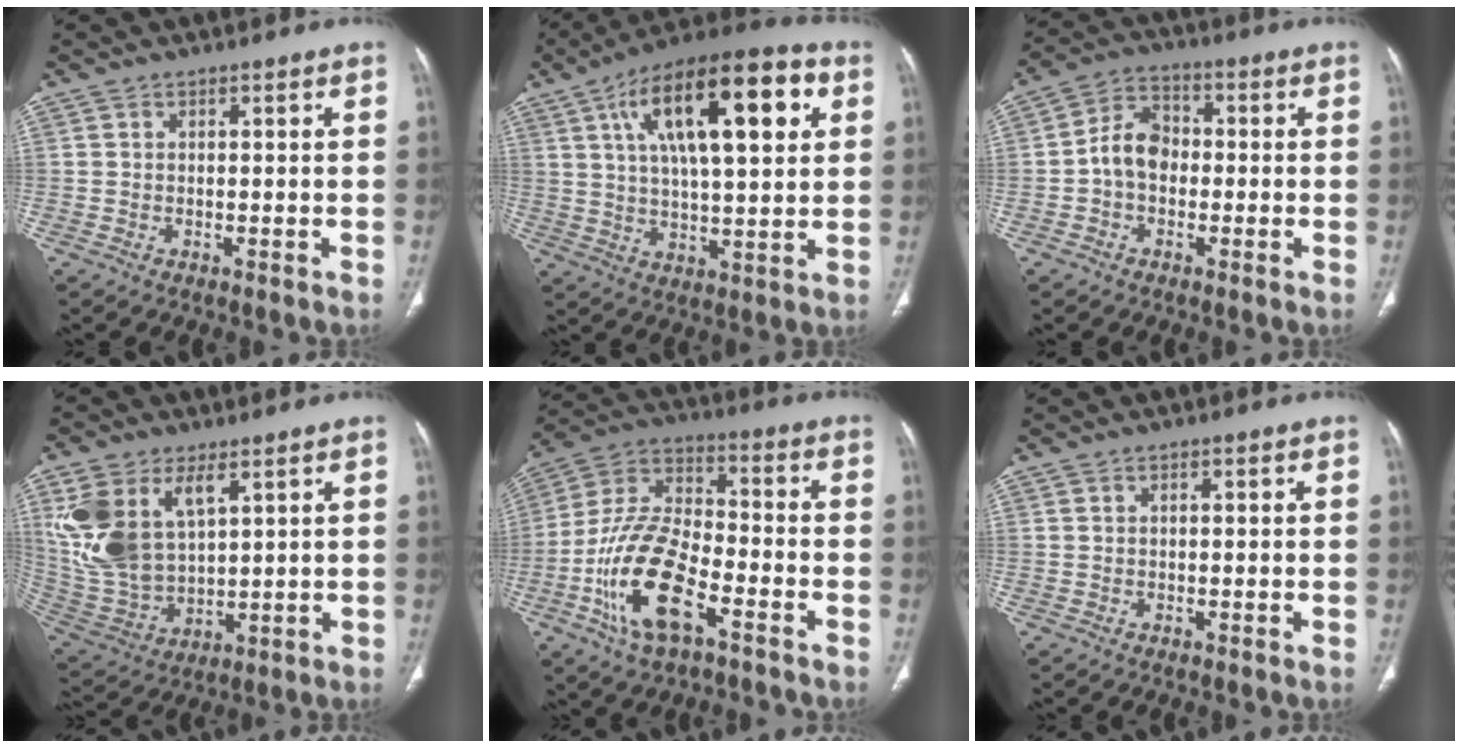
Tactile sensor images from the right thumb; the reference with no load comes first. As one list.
[{"total": 22.5, "force": [7.8, 8.4, 19.4], "torque": [-0.298, 0.007, 0.117]}, {"total": 7.3, "force": [-1.0, 5.4, 4.8], "torque": [-0.068, 0.026, -0.031]}, {"total": 16.5, "force": [6.5, 9.2, 12.1], "torque": [-0.246, -0.016, 0.146]}, {"total": 17.8, "force": [-7.5, 8.1, 13.9], "torque": [-0.274, 0.043, -0.140]}, {"total": 0.7, "force": [0.1, 0.2, 0.7], "torque": [-0.012, 0.006, 0.002]}]